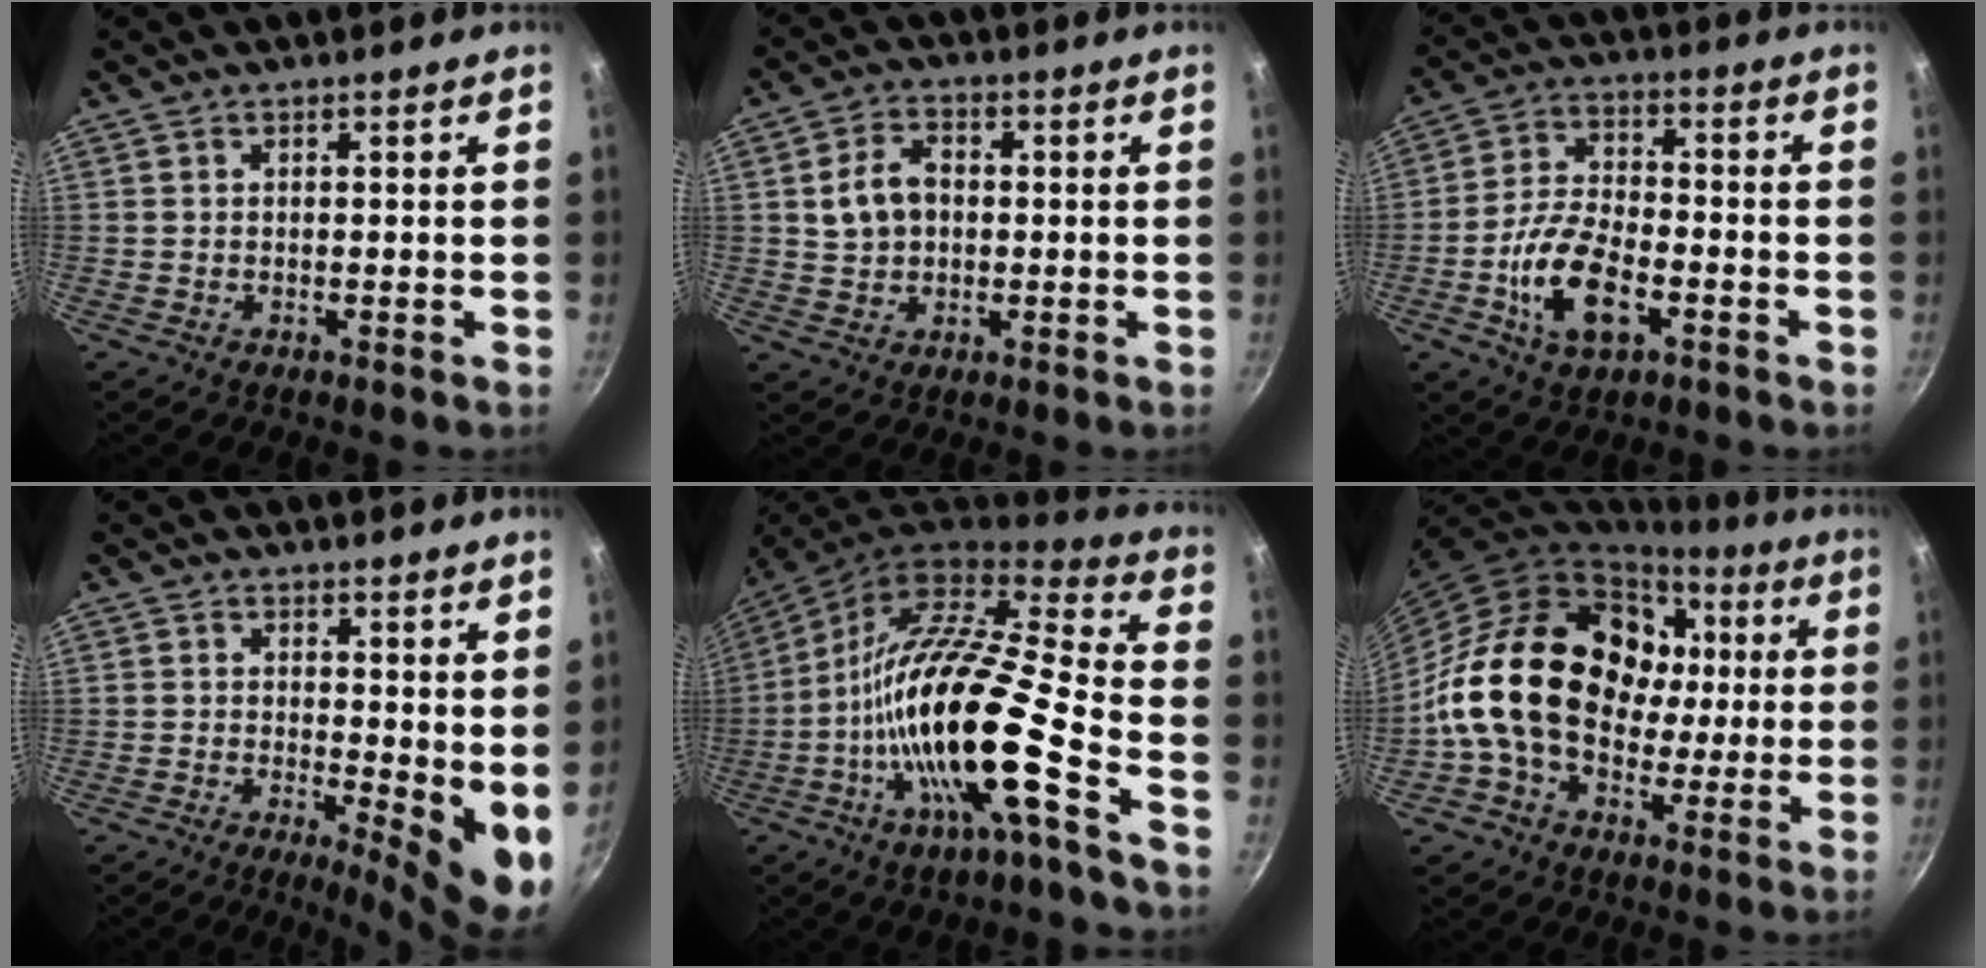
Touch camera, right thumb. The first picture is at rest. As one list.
[{"total": 7.3, "force": [0.6, 5.4, 4.8], "torque": [-0.071, 0.016, 0.010]}, {"total": 12.5, "force": [-4.5, 6.4, 9.8], "torque": [-0.176, 0.028, -0.085]}, {"total": 8.7, "force": [0.6, 3.1, 8.1], "torque": [-0.094, -0.023, 0.012]}, {"total": 22.1, "force": [-8.5, 4.5, 19.8], "torque": [-0.333, 0.043, -0.173]}, {"total": 23.2, "force": [0.5, 17.2, 15.6], "torque": [-0.241, 0.049, 0.005]}]